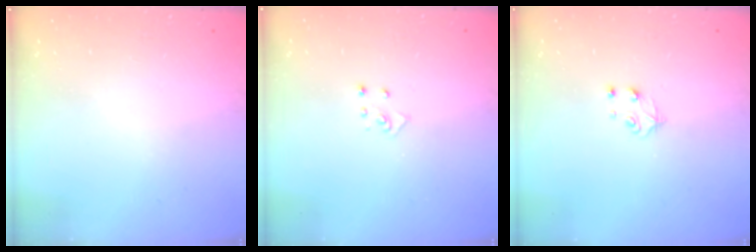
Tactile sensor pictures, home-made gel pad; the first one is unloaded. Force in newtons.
{"total": 4.1, "press": 4.1, "slide": 0.4}
{"total": 4.3, "press": 4.3, "slide": 0.5}